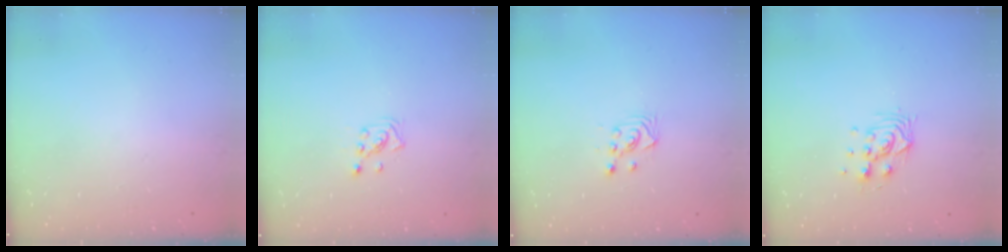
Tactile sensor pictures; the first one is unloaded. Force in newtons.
{"total": 2.1, "press": 2.0, "slide": 0.8}
{"total": 3.3, "press": 3.2, "slide": 0.3}
{"total": 6.9, "press": 6.9, "slide": 0.7}